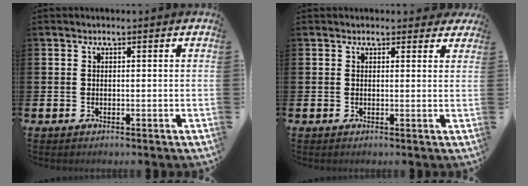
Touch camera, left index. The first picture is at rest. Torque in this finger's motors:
{"motor_torque": [-0.44, -0.47, -0.69, 0.06]}